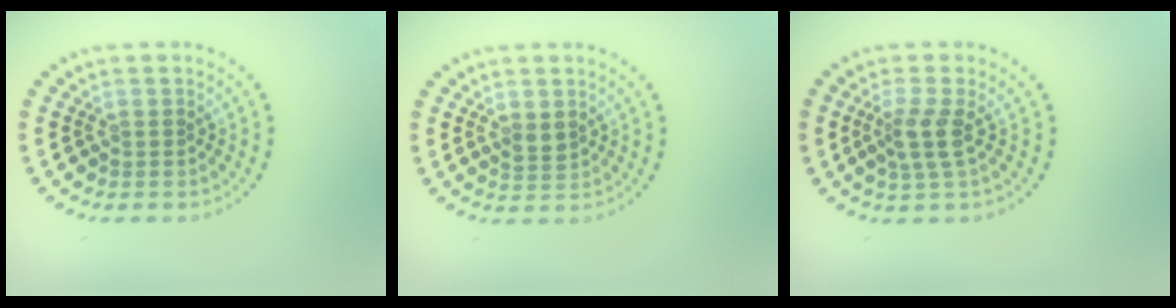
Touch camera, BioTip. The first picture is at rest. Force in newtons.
{"total": 1.3, "press": 1.2, "slide": 0.3}
{"total": 2.4, "press": 2.0, "slide": 1.4}